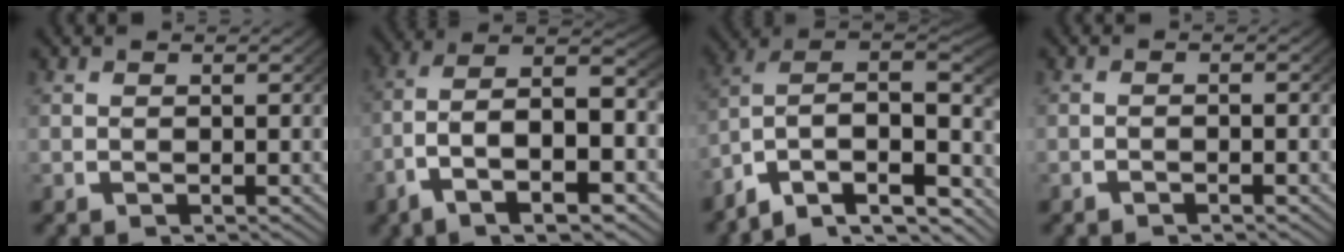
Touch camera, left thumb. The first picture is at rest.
{"total": 12.4, "force": [-1.4, 7.6, 9.7], "torque": [-0.188, -0.034, -0.018]}
{"total": 18.4, "force": [-3.7, 13.8, 11.6], "torque": [-0.223, -0.048, -0.063]}
{"total": 0.9, "force": [-0.8, 0.1, 0.5], "torque": [-0.007, 0.003, -0.019]}